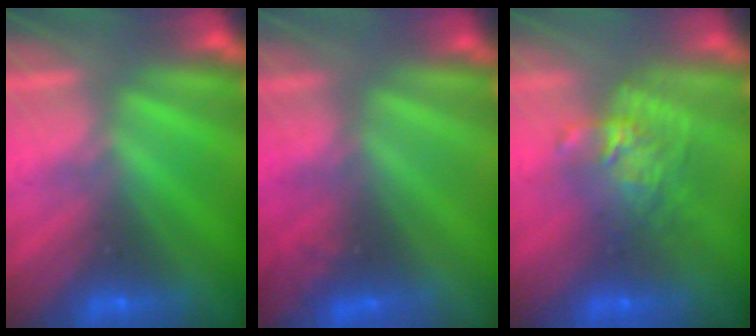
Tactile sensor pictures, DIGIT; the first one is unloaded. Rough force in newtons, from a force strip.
{"total": 3.9}
{"total": 7.6}